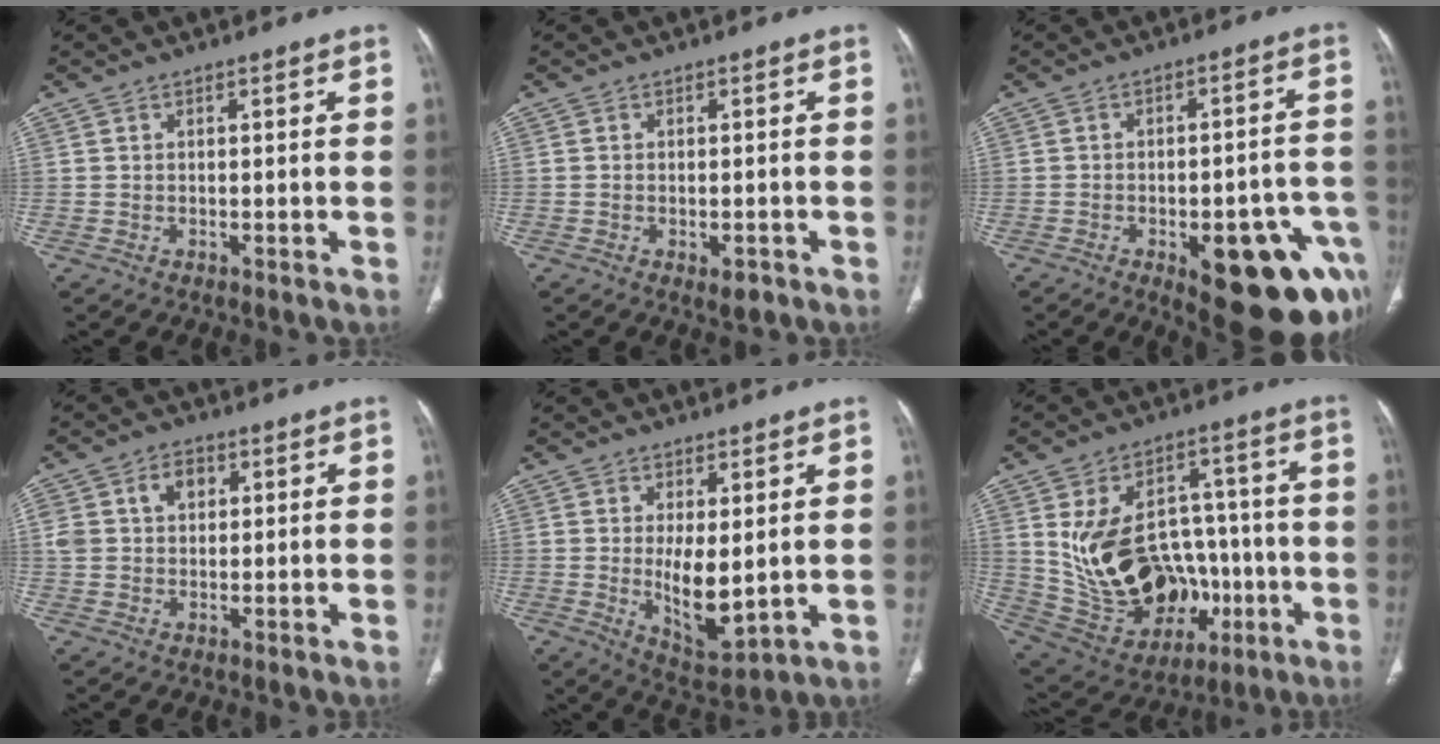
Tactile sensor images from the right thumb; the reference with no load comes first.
{"total": 2.2, "force": [-1.1, 1.1, 1.6], "torque": [-0.017, 0.001, -0.011]}
{"total": 20.1, "force": [-8.8, 8.0, 16.2], "torque": [-0.129, 0.040, -0.097]}
{"total": 7.4, "force": [2.3, 5.6, 4.3], "torque": [-0.055, 0.004, 0.044]}
{"total": 9.3, "force": [0.2, 4.0, 8.4], "torque": [-0.122, -0.028, 0.023]}
{"total": 23.8, "force": [-2.1, 16.8, 16.8], "torque": [-0.267, 0.029, 0.005]}